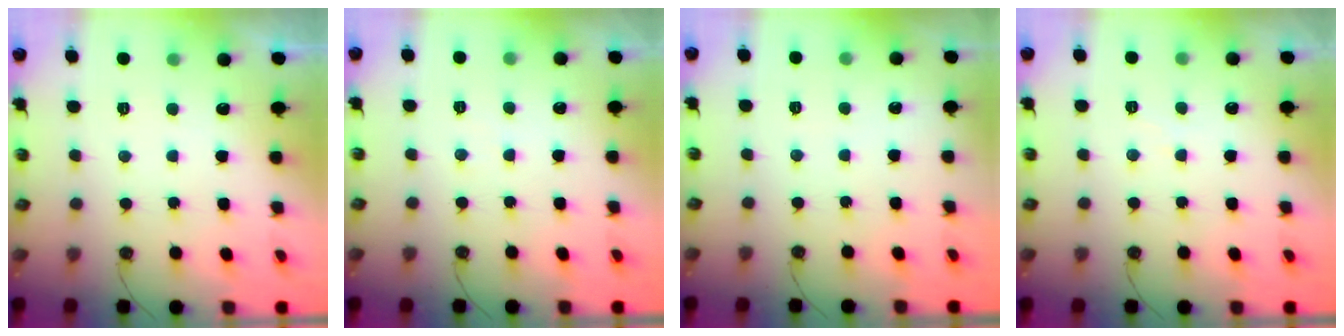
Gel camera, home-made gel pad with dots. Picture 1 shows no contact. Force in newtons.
{"total": 2.4, "press": 2.4, "slide": 0.4}
{"total": 2.5, "press": 2.5, "slide": 0.3}
{"total": 3.9, "press": 3.8, "slide": 0.6}